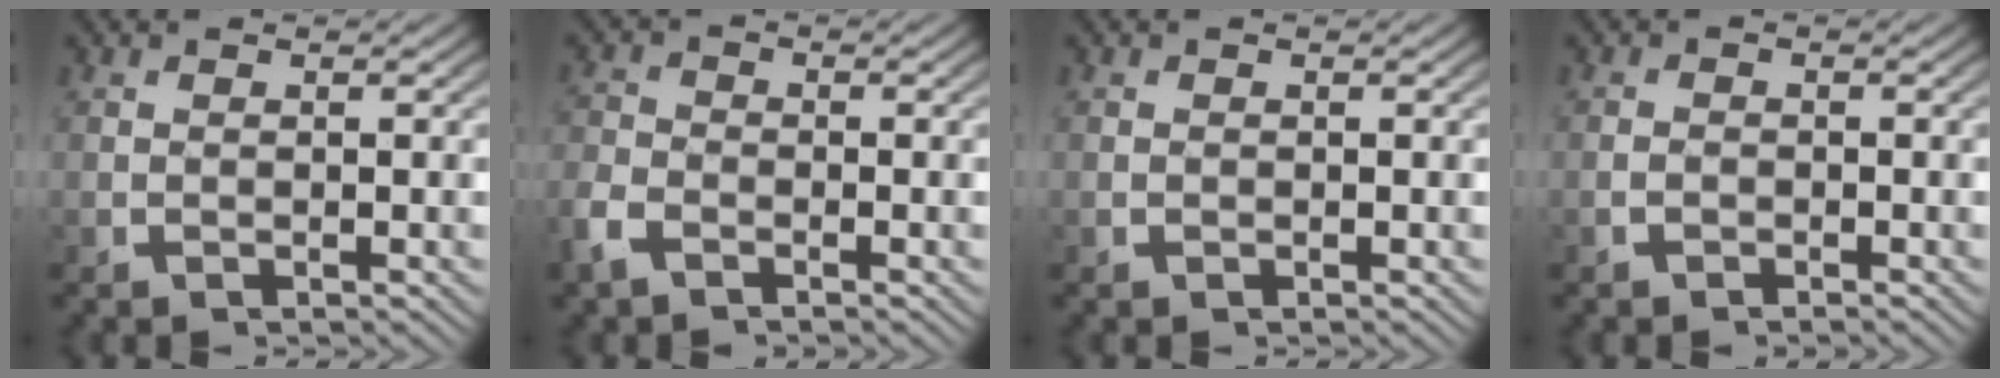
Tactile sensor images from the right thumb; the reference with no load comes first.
{"total": 2.1, "force": [-1.4, 1.3, 1.0], "torque": [-0.026, -0.002, -0.033]}
{"total": 0.0}
{"total": 0.9, "force": [-0.8, 0.3, 0.2], "torque": [-0.008, -0.005, -0.014]}